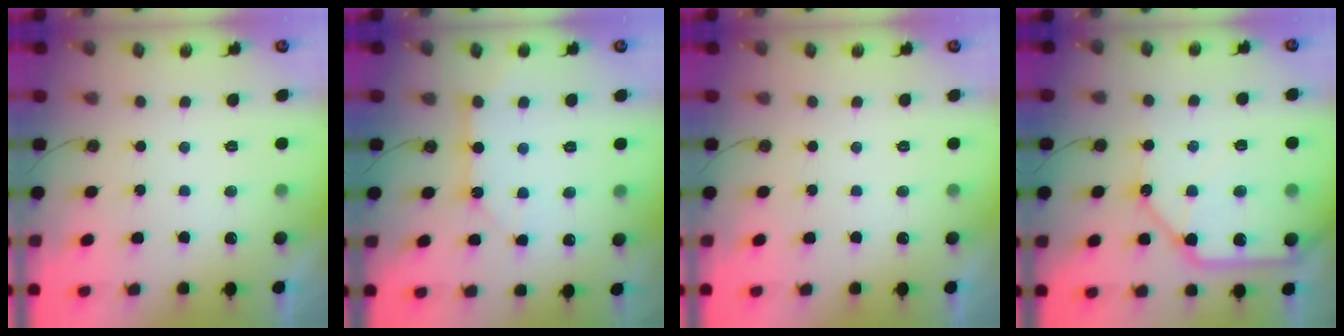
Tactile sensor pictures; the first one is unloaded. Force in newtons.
{"total": 8.4, "press": 8.4, "slide": 0.8}
{"total": 0.0}
{"total": 15.5, "press": 15.4, "slide": 1.7}